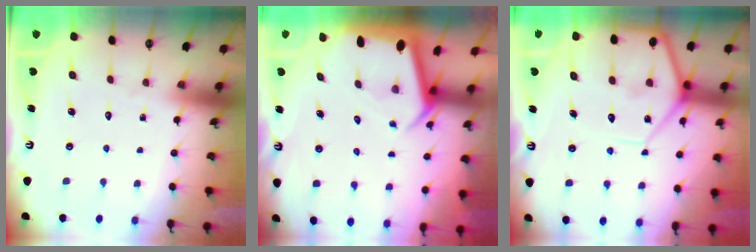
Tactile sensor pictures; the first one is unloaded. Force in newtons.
{"total": 2.6, "press": 2.6, "slide": 0.2}
{"total": 12.4, "press": 12.3, "slide": 1.2}